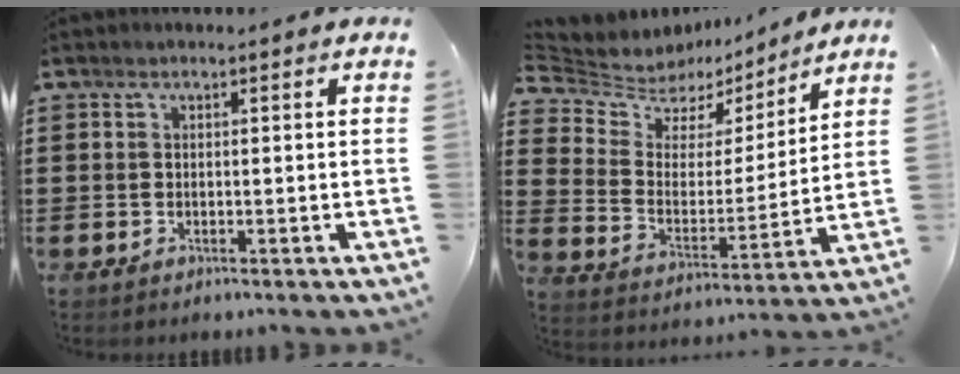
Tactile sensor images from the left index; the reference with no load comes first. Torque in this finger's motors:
{"motor_torque": [1.09, 1.05, 0.06, -0.02]}